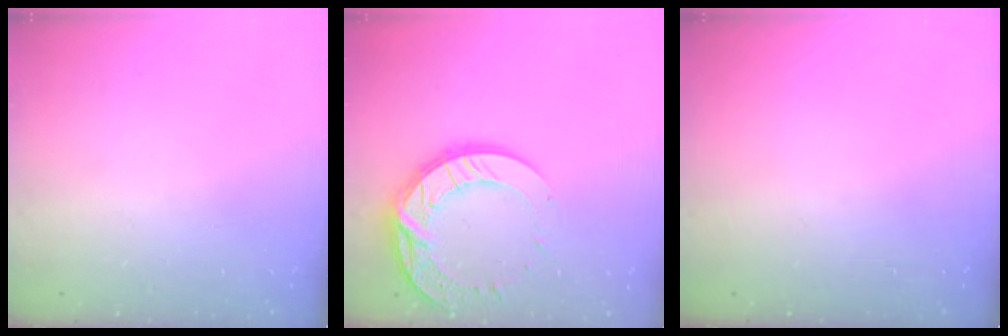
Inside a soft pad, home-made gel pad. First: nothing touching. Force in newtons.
{"total": 17.3, "press": 17.2, "slide": 1.9}
{"total": 0.0}